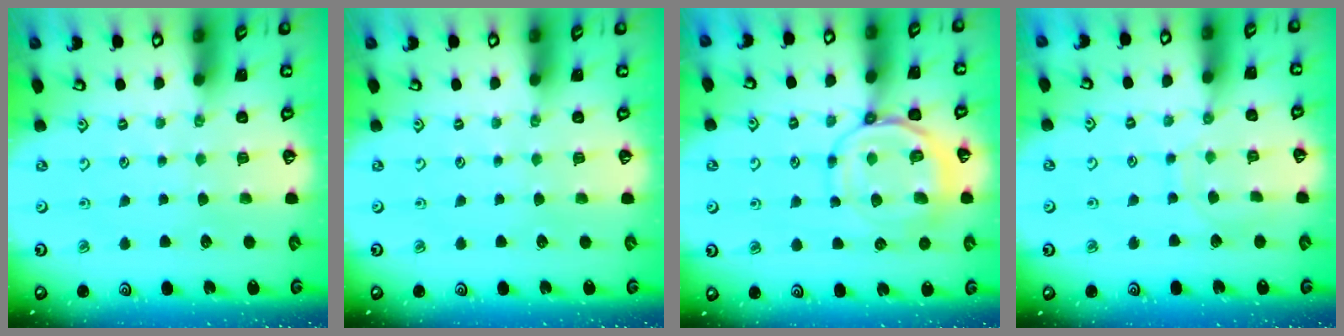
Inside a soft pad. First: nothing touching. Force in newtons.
{"total": 0.0}
{"total": 11.4, "press": 11.3, "slide": 1.1}
{"total": 6.3, "press": 6.3, "slide": 0.3}